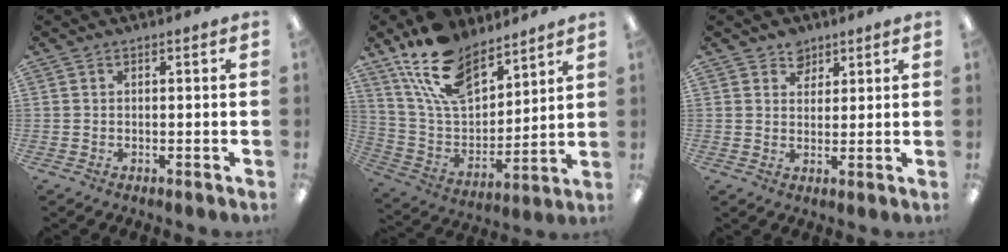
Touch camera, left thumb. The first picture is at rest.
{"total": 17.7, "force": [13.0, 8.5, 8.5], "torque": [-0.176, -0.065, 0.241]}
{"total": 4.1, "force": [3.1, 2.7, 0.4], "torque": [0.006, -0.013, 0.054]}